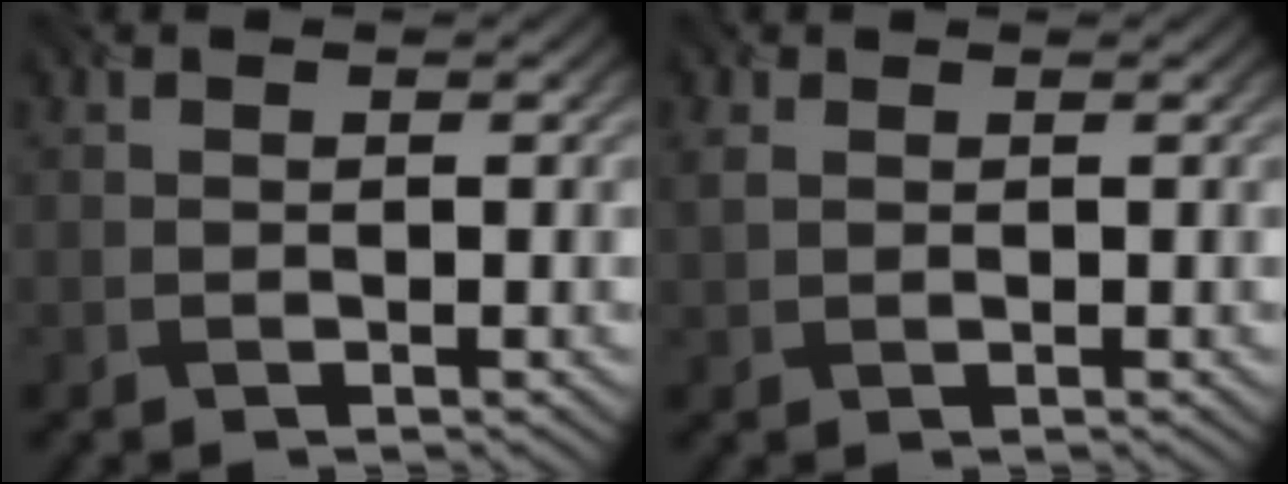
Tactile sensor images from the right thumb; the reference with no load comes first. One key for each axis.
{"total": 1.2, "fx": 0.9, "fy": 0.7, "fz": 0.5, "tx": -0.027, "ty": 0.001, "tz": 0.016}